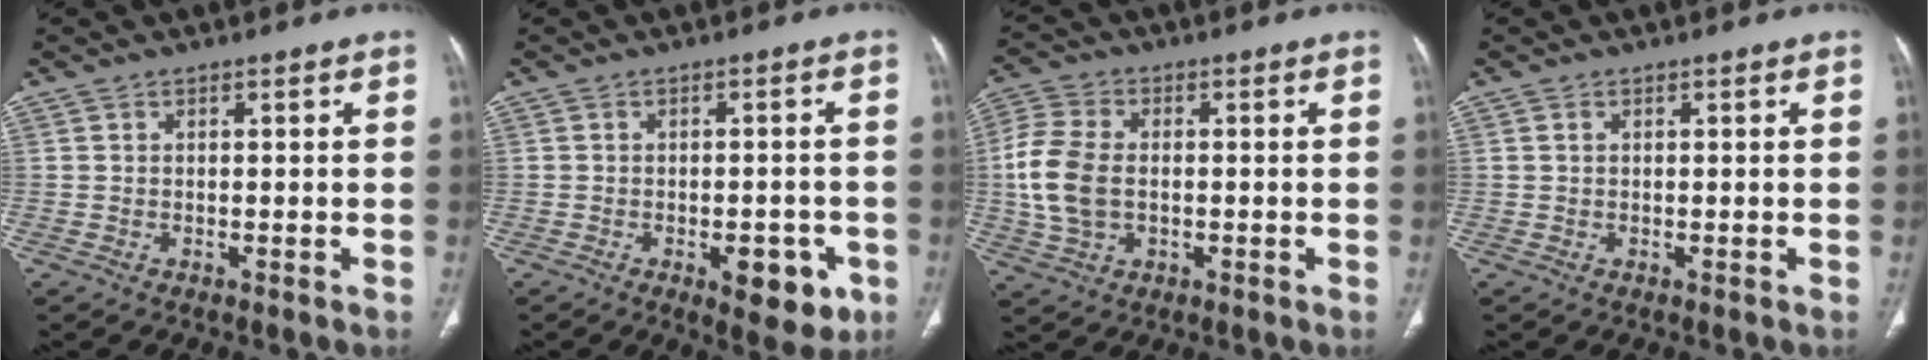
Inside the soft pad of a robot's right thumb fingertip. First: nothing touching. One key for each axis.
{"total": 8.1, "fx": -3.3, "fy": 3.8, "fz": 6.3, "tx": -0.054, "ty": 0.006, "tz": -0.034}
{"total": 10.8, "fx": -0.5, "fy": 7.3, "fz": 7.9, "tx": -0.173, "ty": 0.007, "tz": -0.012}
{"total": 0.5, "fx": 0.2, "fy": 0.4, "fz": 0.3, "tx": -0.009, "ty": 0.003, "tz": 0.004}